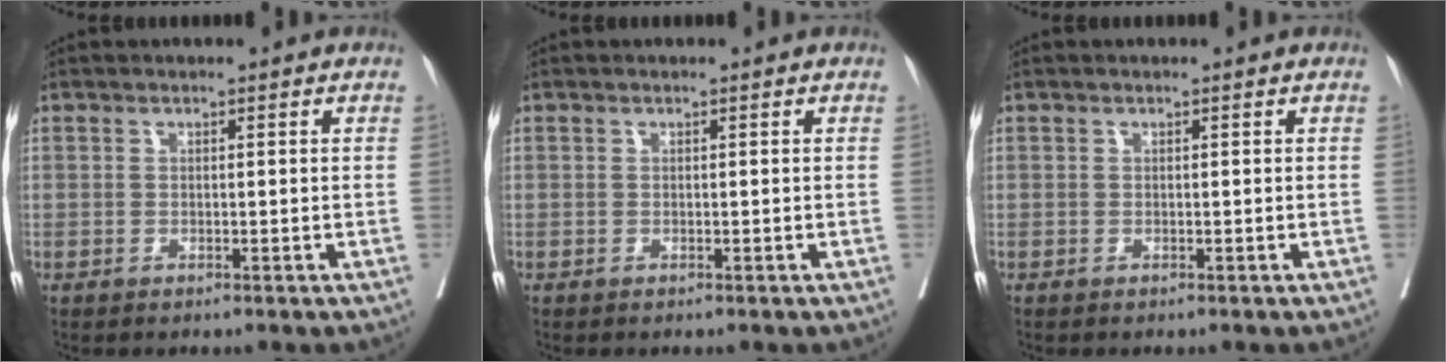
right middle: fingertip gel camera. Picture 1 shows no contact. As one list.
[{"total": 0.0}, {"total": 0.0}]